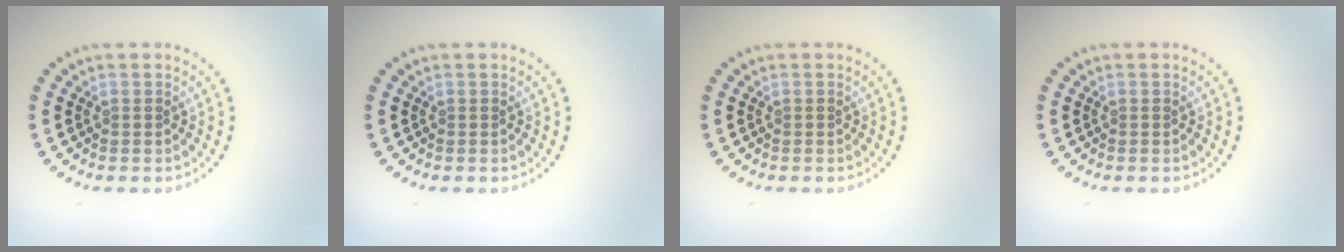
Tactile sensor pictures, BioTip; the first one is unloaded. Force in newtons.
{"total": 0.0}
{"total": 0.0}
{"total": 0.0}